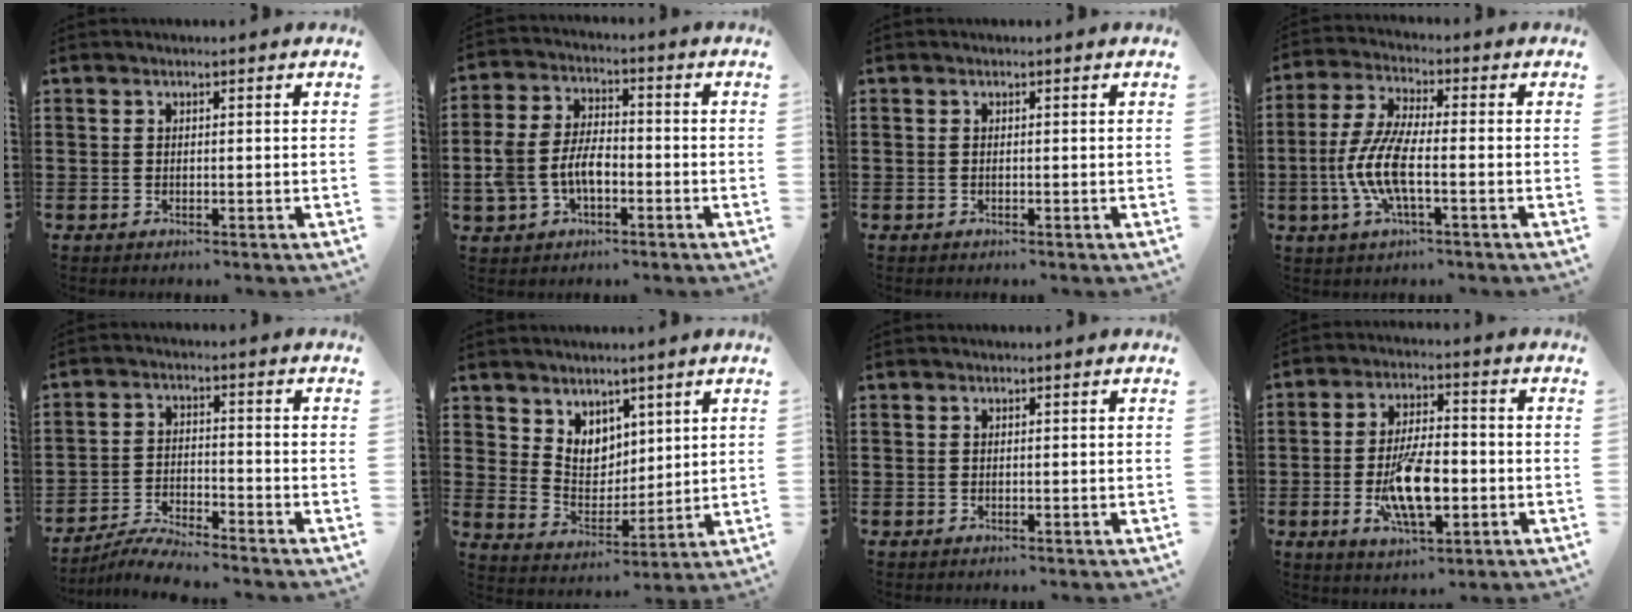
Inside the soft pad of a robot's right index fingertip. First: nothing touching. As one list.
[{"total": 7.0, "force": [-2.0, 4.2, 5.2], "torque": [-0.136, -0.001, -0.047]}, {"total": 0.0}, {"total": 8.6, "force": [-2.3, 2.7, 7.9], "torque": [-0.189, -0.015, -0.053]}, {"total": 4.6, "force": [-4.6, 0.1, 0.9], "torque": [-0.024, 0.001, -0.093]}, {"total": 5.9, "force": [4.3, 4.1, 0.4], "torque": [-0.036, -0.011, 0.083]}, {"total": 0.0}, {"total": 10.7, "force": [-2.9, 4.4, 9.4], "torque": [-0.190, -0.006, -0.048]}]